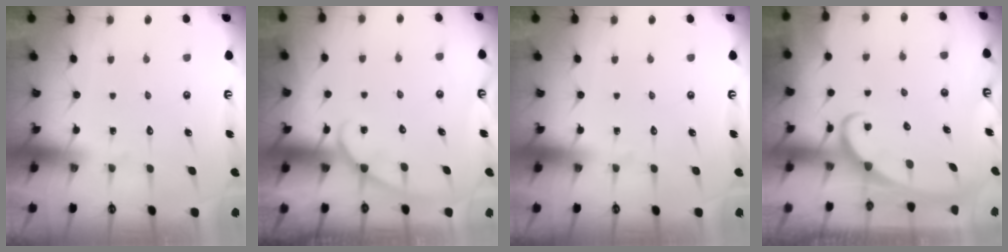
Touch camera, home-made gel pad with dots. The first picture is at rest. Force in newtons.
{"total": 4.5, "press": 4.5, "slide": 0.4}
{"total": 0.0}
{"total": 2.5, "press": 2.5, "slide": 0.4}